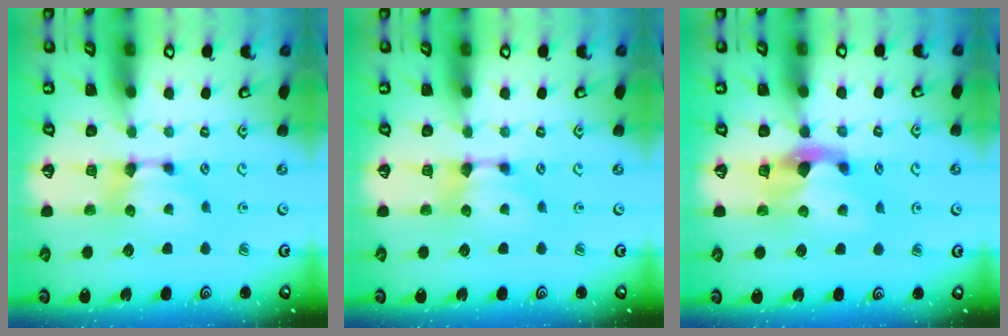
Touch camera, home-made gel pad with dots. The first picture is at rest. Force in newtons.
{"total": 0.0}
{"total": 2.7, "press": 2.4, "slide": 1.3}